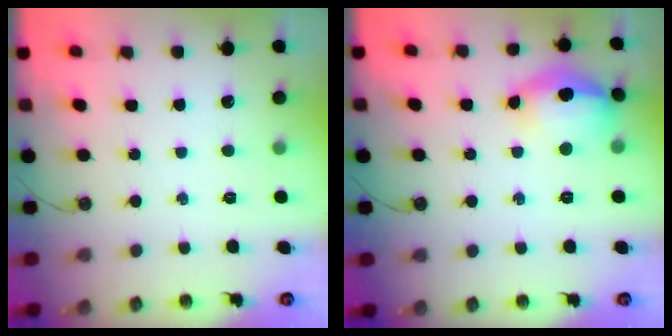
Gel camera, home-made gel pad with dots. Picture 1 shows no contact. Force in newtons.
{"total": 20.4, "press": 16.3, "slide": 12.3}